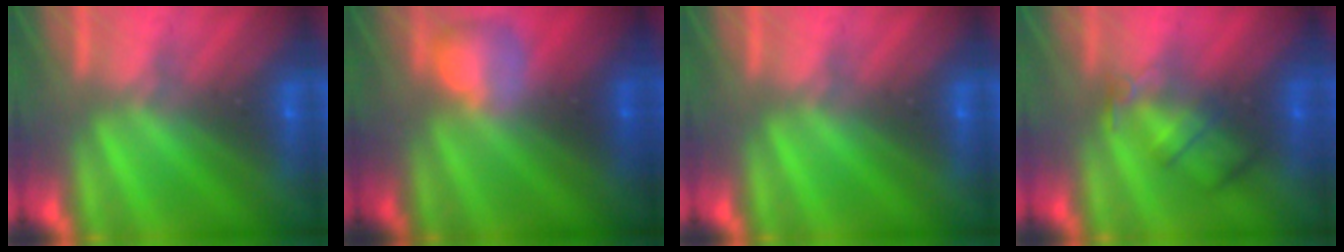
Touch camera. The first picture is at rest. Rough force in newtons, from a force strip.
{"total": 2.4}
{"total": 0.0}
{"total": 2.4}